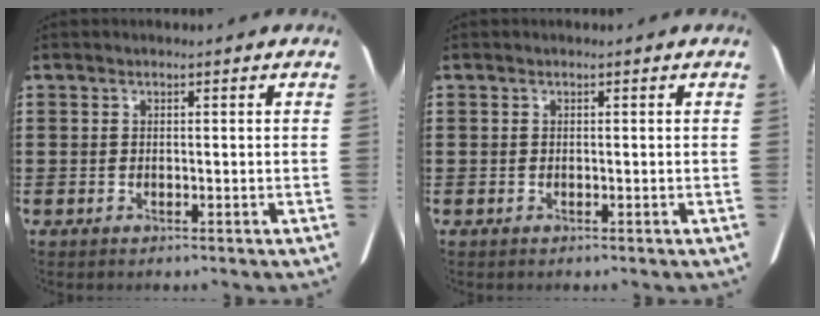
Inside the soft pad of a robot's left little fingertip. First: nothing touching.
{"total": 0.0}